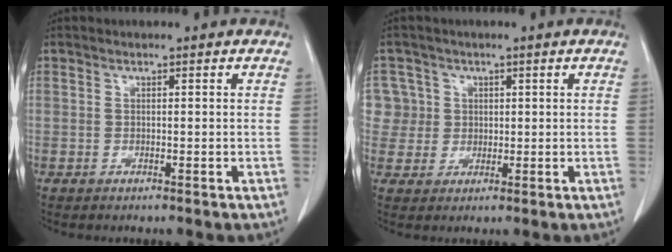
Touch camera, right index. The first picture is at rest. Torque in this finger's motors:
{"motor_torque": [0.56, 0.01, 0.23, 0.03]}